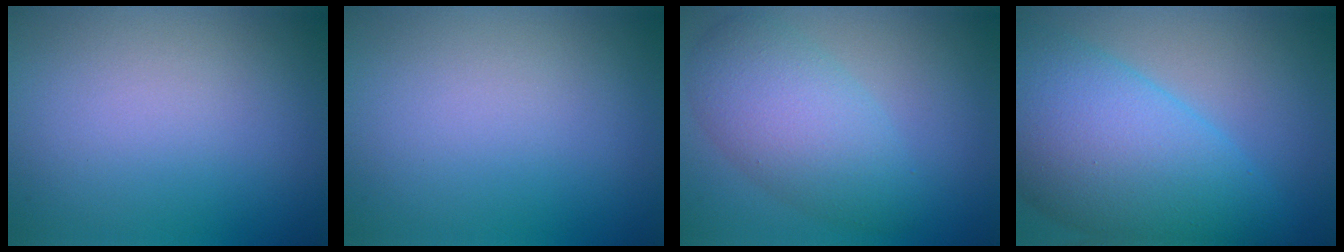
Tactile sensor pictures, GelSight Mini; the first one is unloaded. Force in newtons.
{"total": 0.0}
{"total": 5.4, "press": 5.4, "slide": 0.0}
{"total": 11.5, "press": 11.5, "slide": 0.4}